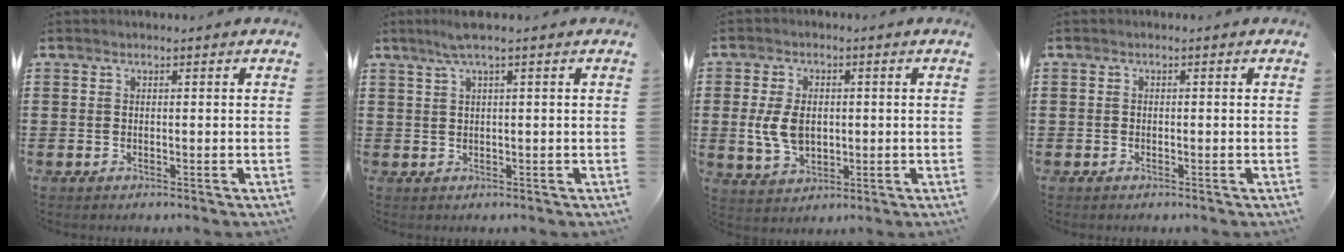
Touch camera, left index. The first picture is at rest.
{"total": 2.5, "force": [1.3, -0.1, 2.1], "torque": [-0.043, 0.000, 0.022]}
{"total": 6.4, "force": [0.1, 4.3, 4.7], "torque": [-0.108, 0.003, -0.005]}
{"total": 0.6, "force": [-0.4, 0.4, 0.1], "torque": [-0.005, 0.000, -0.008]}